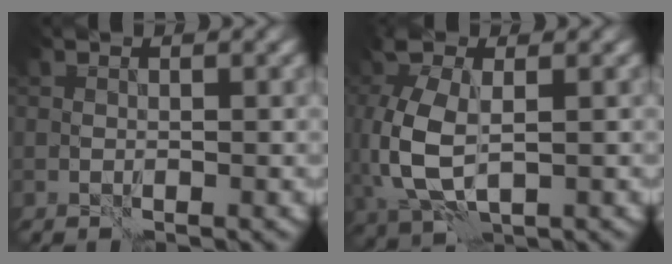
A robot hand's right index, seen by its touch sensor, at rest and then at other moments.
{"total": 7.0, "force": [0.3, 3.8, 5.9], "torque": [-0.153, -0.006, 0.008]}